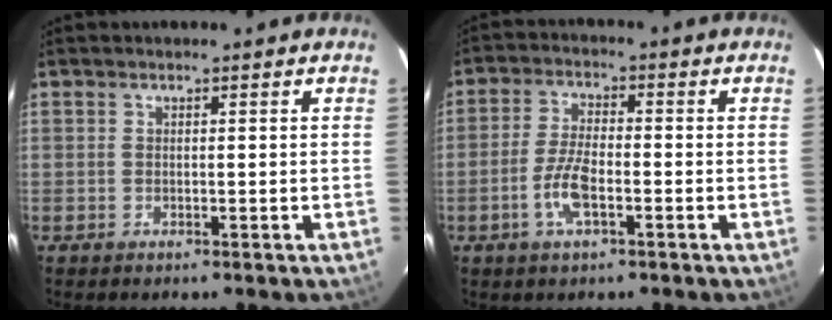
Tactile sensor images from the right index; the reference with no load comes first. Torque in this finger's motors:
{"motor_torque": [-0.23, -0.07, 0.01, 0.07]}